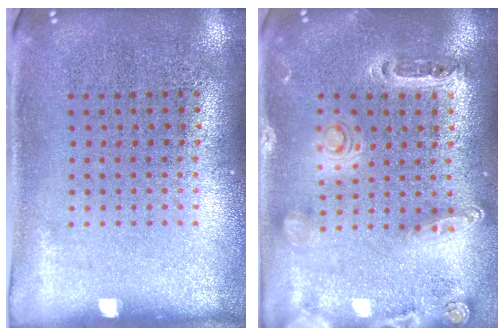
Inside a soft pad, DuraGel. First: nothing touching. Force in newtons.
{"total": 1.4, "press": 1.4, "slide": 0.3}